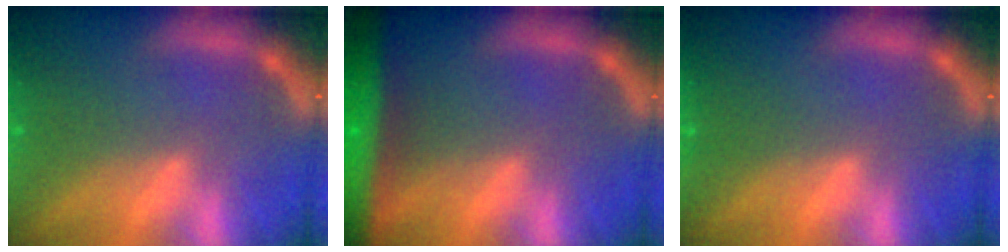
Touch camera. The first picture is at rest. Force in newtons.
{"total": 9.6}
{"total": 0.0}